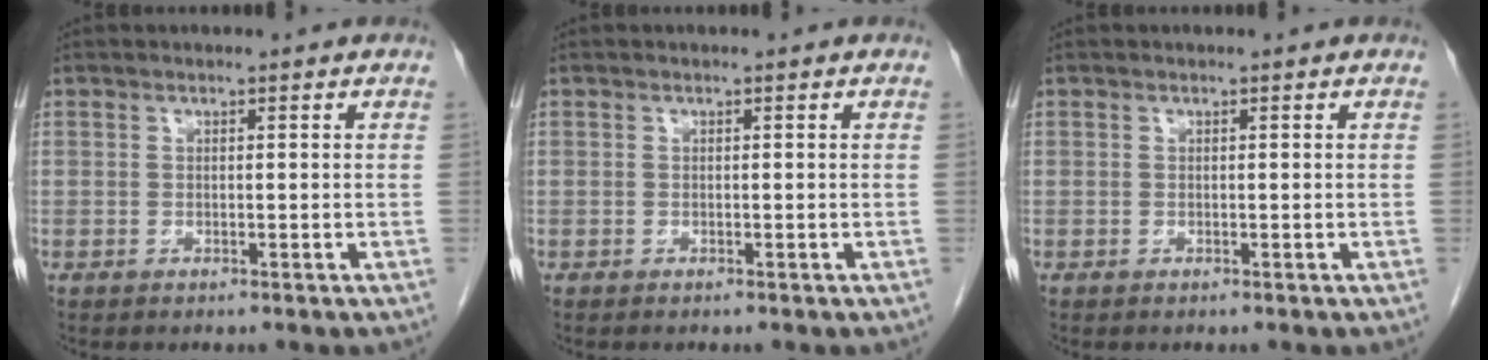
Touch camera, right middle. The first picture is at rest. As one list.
[{"total": 0.0}, {"total": 0.0}]